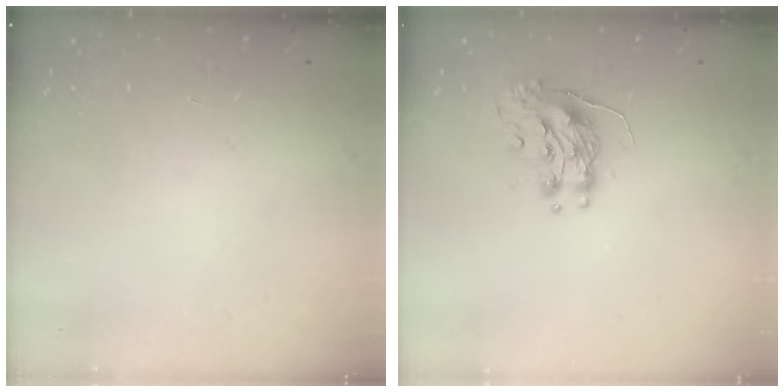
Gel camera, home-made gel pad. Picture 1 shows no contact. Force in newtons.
{"total": 9.3, "press": 9.3, "slide": 0.8}